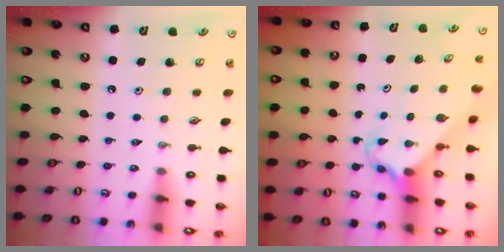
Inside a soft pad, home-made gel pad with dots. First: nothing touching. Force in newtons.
{"total": 2.6, "press": 2.6, "slide": 0.3}